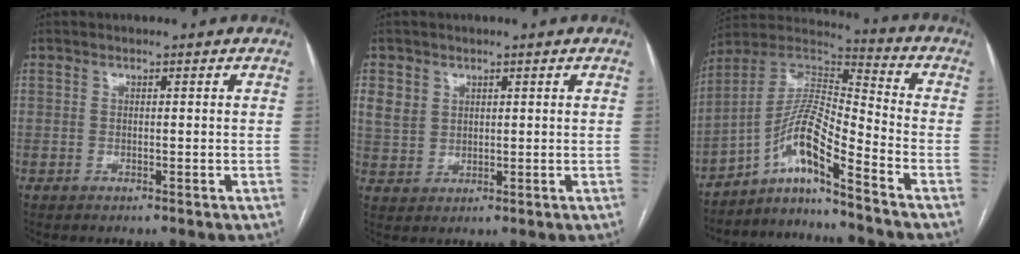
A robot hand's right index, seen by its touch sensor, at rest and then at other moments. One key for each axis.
{"total": 4.5, "fx": 2.0, "fy": 3.7, "fz": 1.4, "tx": -0.032, "ty": 0.007, "tz": 0.049}
{"total": 10.6, "fx": -7.0, "fy": 0.2, "fz": 8.0, "tx": -0.158, "ty": 0.021, "tz": -0.133}